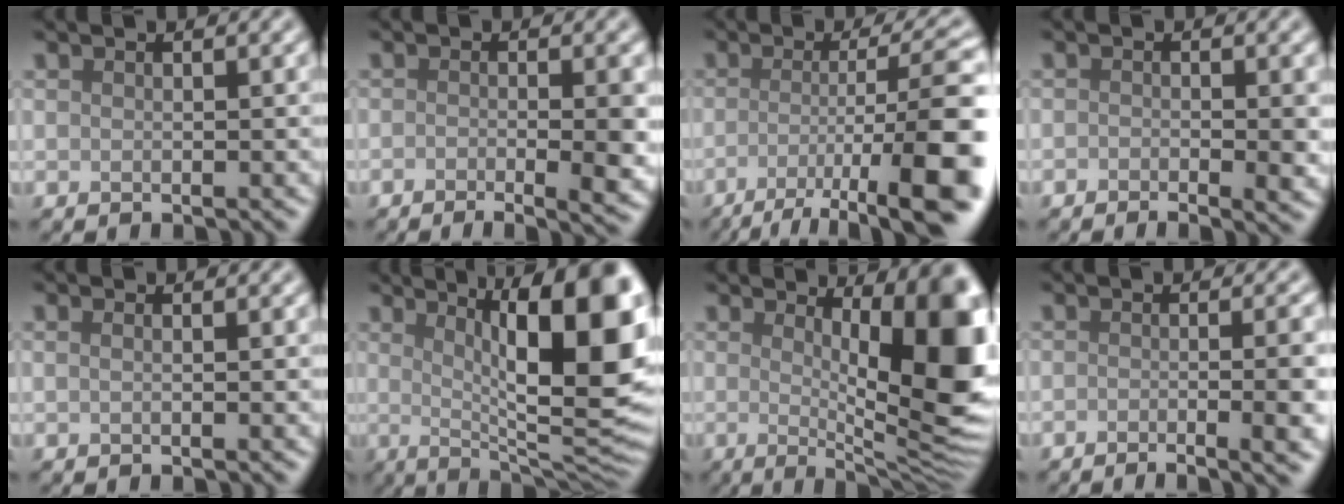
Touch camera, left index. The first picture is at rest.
{"total": 5.5, "force": [-1.5, 1.8, 5.0], "torque": [-0.063, -0.012, -0.018]}
{"total": 11.6, "force": [-4.8, 2.9, 10.2], "torque": [-0.146, -0.006, -0.075]}
{"total": 2.8, "force": [-1.0, 0.9, 2.5], "torque": [-0.038, -0.007, -0.015]}
{"total": 0.9, "force": [0.2, 0.4, 0.8], "torque": [-0.005, -0.006, -0.004]}
{"total": 15.7, "force": [2.9, 4.5, 14.8], "torque": [-0.158, 0.010, 0.047]}
{"total": 11.9, "force": [1.2, 3.1, 11.5], "torque": [-0.133, -0.014, 0.019]}
{"total": 7.5, "force": [-2.5, 2.8, 6.5], "torque": [-0.054, -0.003, -0.030]}